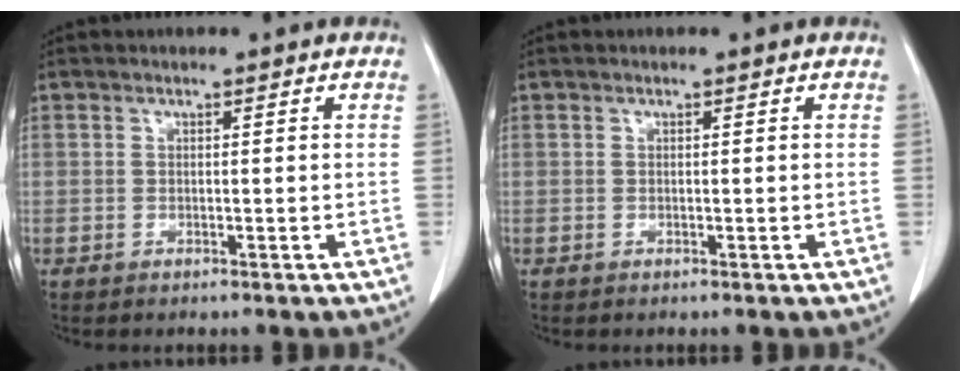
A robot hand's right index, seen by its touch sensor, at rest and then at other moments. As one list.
[{"total": 0.0}]